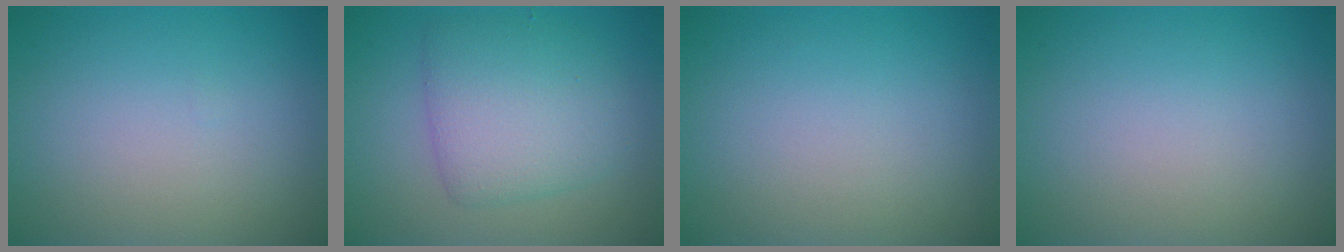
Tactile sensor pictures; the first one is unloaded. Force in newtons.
{"total": 5.0, "press": 5.0, "slide": 0.1}
{"total": 0.0}
{"total": 0.0}